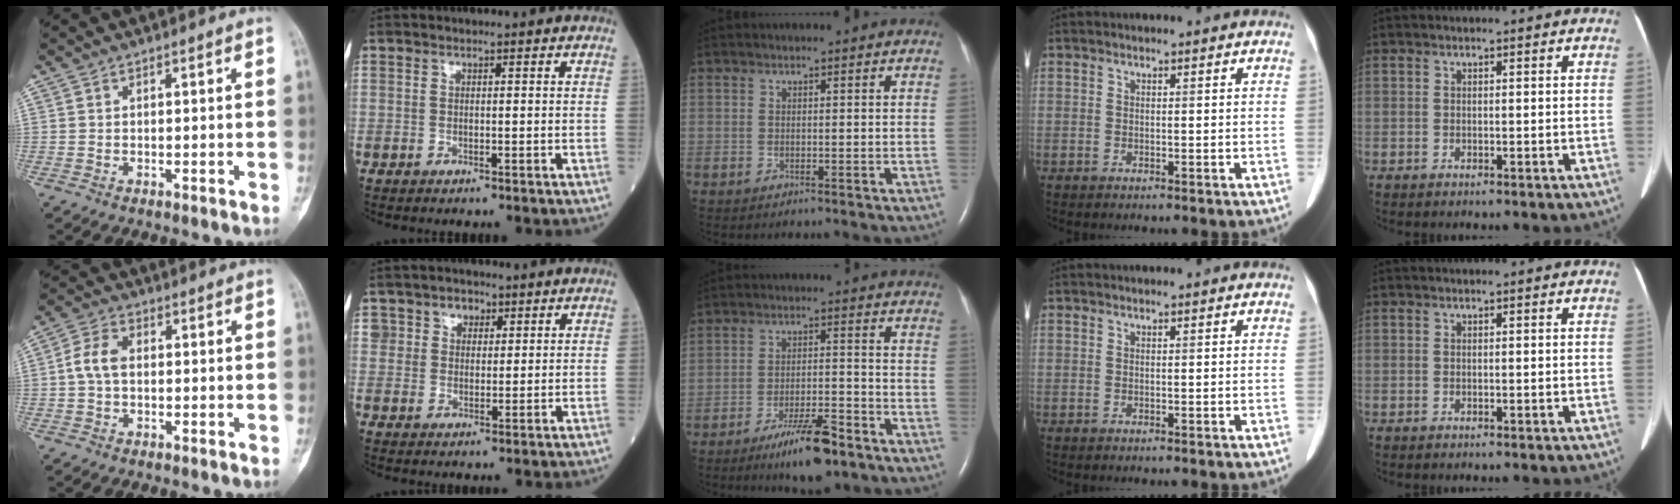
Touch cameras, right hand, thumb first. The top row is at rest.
{"thumb": {"total": 5.3, "force": [0.1, 3.5, 4.0], "torque": [-0.083, 0.016, -0.004]}, "index": {"total": 4.2, "force": [2.0, 3.4, 1.3], "torque": [-0.015, 0.004, 0.035]}, "middle": {"total": 9.0, "force": [-6.2, 1.7, 6.2], "torque": [-0.109, -0.009, -0.103]}}